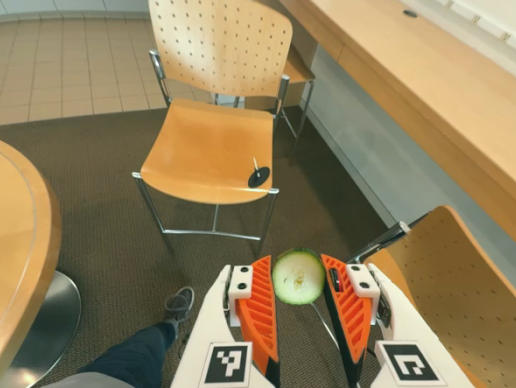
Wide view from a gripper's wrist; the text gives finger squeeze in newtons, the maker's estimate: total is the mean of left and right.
{"total": 8.9, "left": 8.6, "right": 9.2}